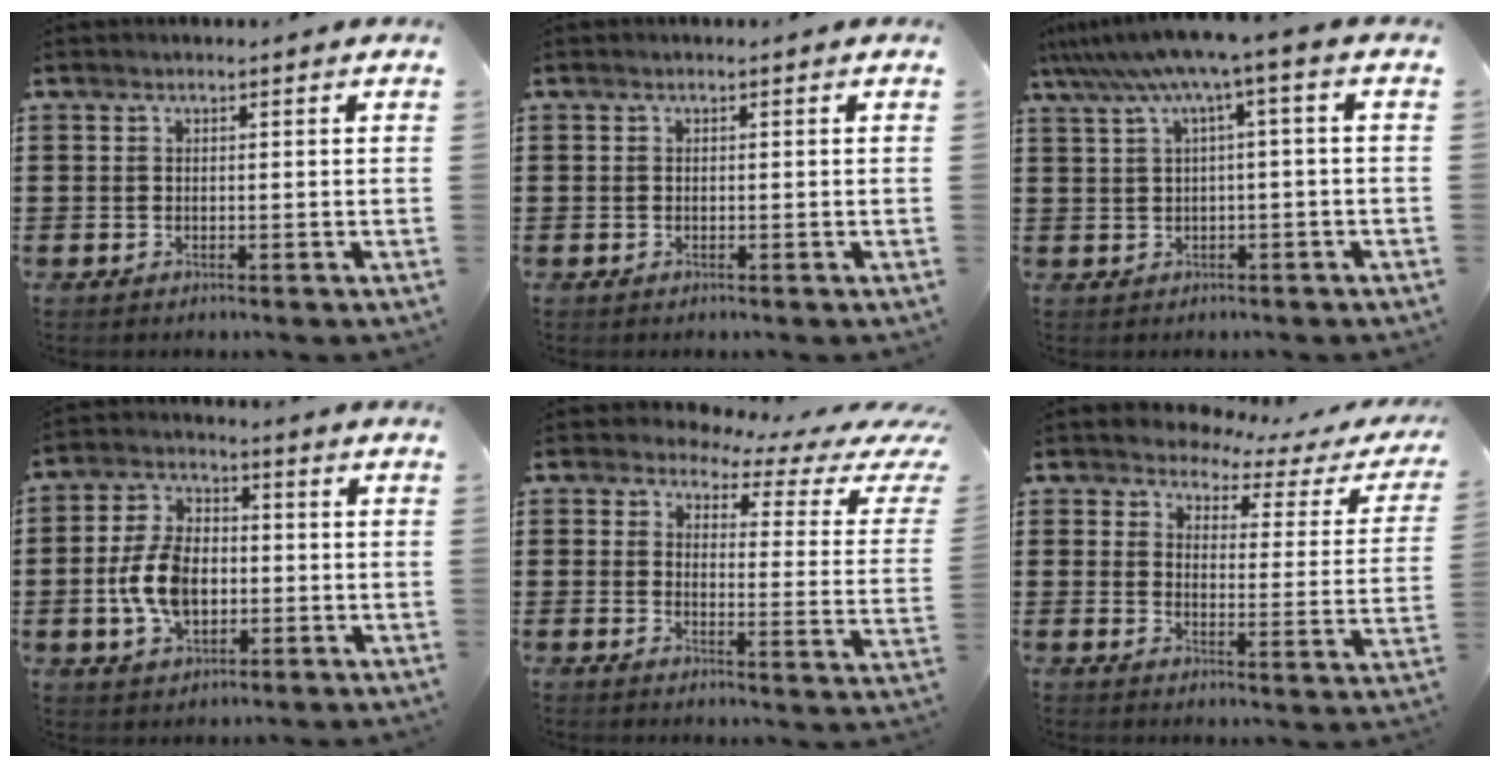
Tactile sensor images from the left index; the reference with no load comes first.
{"total": 0.0}
{"total": 5.7, "force": [1.5, -0.4, 5.5], "torque": [-0.107, -0.017, 0.023]}
{"total": 8.8, "force": [-1.3, 5.5, 6.7], "torque": [-0.161, 0.006, -0.031]}
{"total": 3.9, "force": [2.7, 1.6, 2.3], "torque": [-0.054, -0.016, 0.039]}
{"total": 3.4, "force": [3.1, 1.1, 0.7], "torque": [-0.038, -0.020, 0.049]}